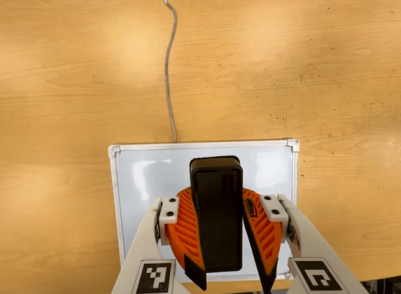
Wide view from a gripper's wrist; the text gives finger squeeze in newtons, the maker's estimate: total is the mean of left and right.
{"total": 13.0, "left": 12.5, "right": 13.4}